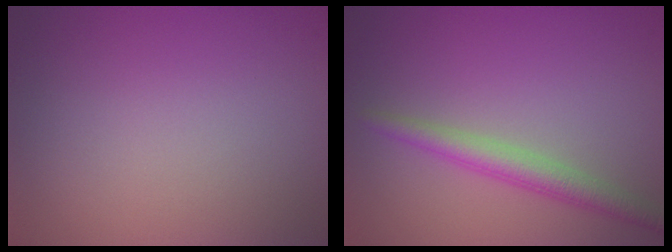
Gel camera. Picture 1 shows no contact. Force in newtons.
{"total": 2.7, "press": 2.7, "slide": 0.1}